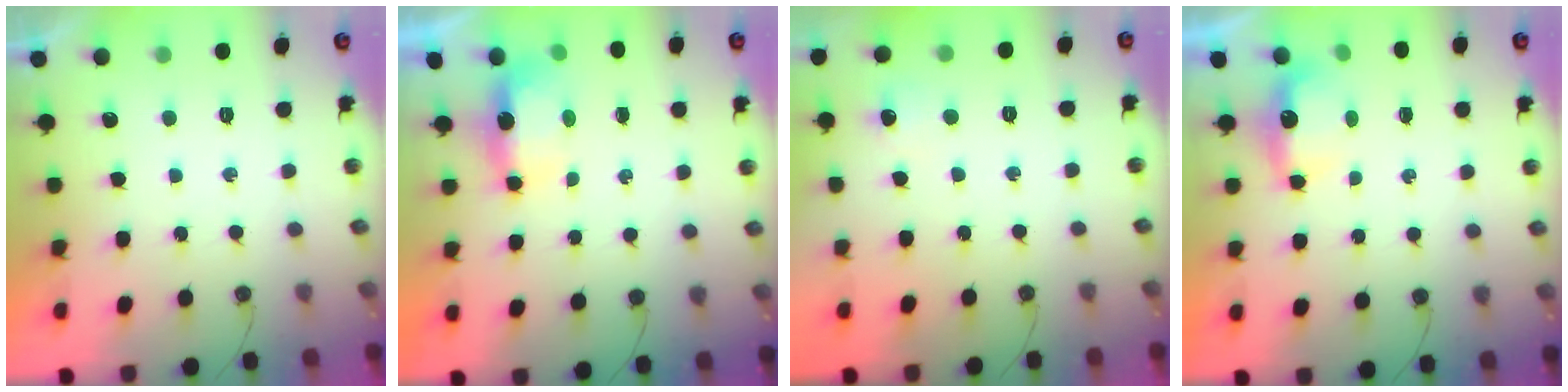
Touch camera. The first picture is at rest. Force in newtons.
{"total": 5.9, "press": 5.9, "slide": 1.0}
{"total": 4.9, "press": 4.9, "slide": 0.7}
{"total": 4.2, "press": 4.2, "slide": 0.5}